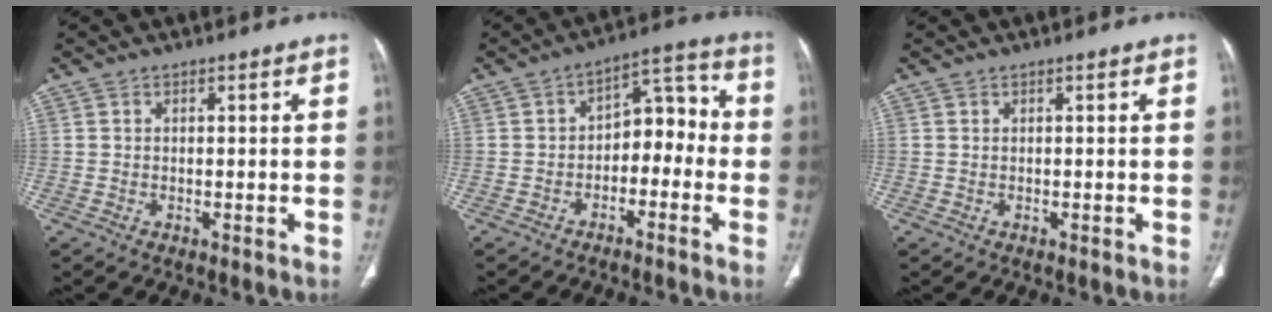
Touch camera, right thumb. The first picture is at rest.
{"total": 9.3, "force": [-2.4, 6.1, 6.6], "torque": [-0.052, 0.052, -0.048]}
{"total": 0.0}